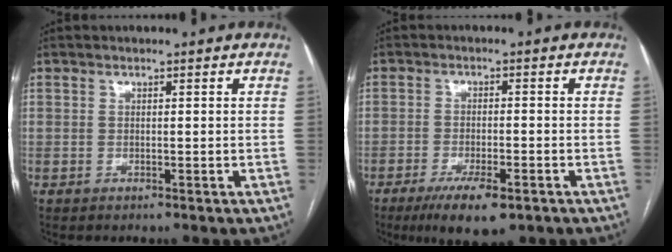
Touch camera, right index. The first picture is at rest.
{"total": 8.2, "force": [-5.0, 2.0, 6.1], "torque": [-0.105, -0.016, -0.078]}